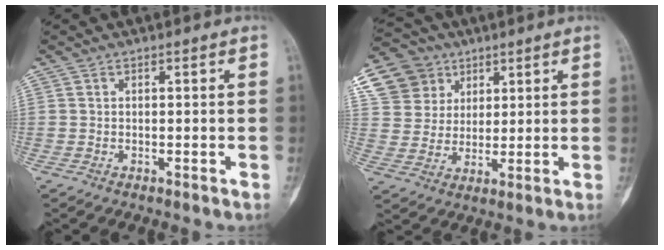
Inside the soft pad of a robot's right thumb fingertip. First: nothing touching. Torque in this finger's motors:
{"motor_torque": [-0.18, 0.47, -0.80, 0.10, -0.43]}